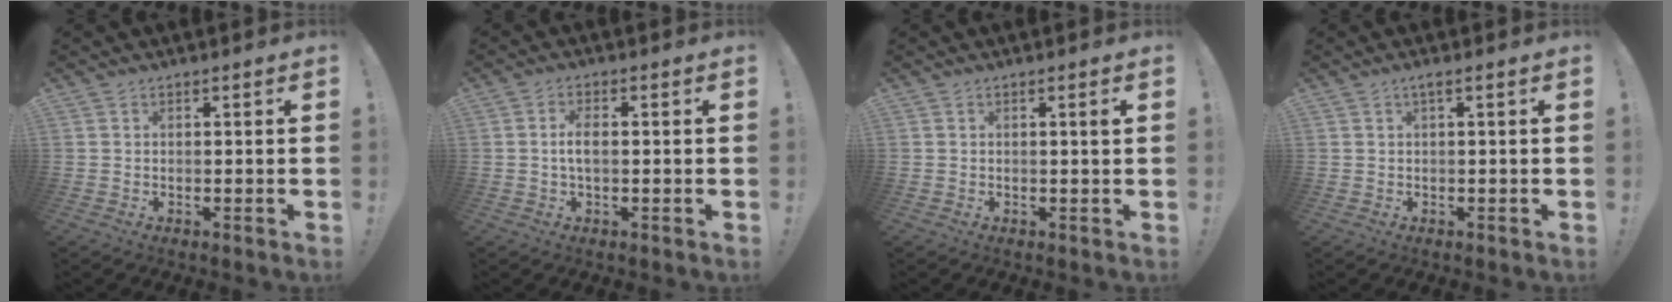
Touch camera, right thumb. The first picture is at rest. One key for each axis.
{"total": 4.2, "fx": 0.0, "fy": 1.8, "fz": 3.8, "tx": -0.068, "ty": 0.002, "tz": -0.004}
{"total": 1.0, "fx": 0.3, "fy": -0.3, "fz": 0.9, "tx": -0.007, "ty": -0.004, "tz": 0.001}
{"total": 1.5, "fx": 0.3, "fy": 0.0, "fz": 1.5, "tx": -0.025, "ty": 0.000, "tz": 0.003}